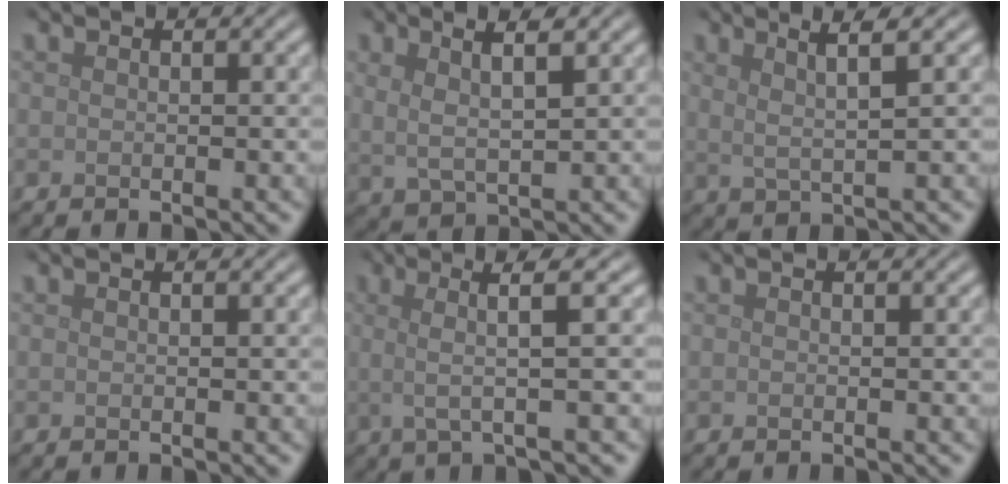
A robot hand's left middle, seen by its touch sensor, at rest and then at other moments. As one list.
[{"total": 3.5, "force": [1.7, 1.0, 2.9], "torque": [-0.061, -0.001, 0.033]}, {"total": 3.4, "force": [1.8, 0.5, 2.8], "torque": [-0.050, 0.003, 0.034]}, {"total": 0.0}, {"total": 4.3, "force": [0.8, 0.6, 4.2], "torque": [-0.074, 0.012, 0.012]}, {"total": 0.0}]